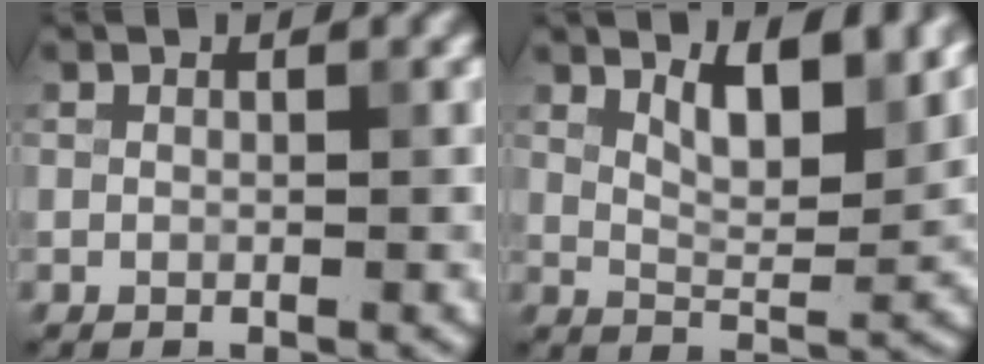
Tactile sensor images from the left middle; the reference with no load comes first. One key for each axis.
{"total": 6.1, "fx": 3.7, "fy": 2.0, "fz": 4.4, "tx": -0.072, "ty": 0.002, "tz": 0.057}